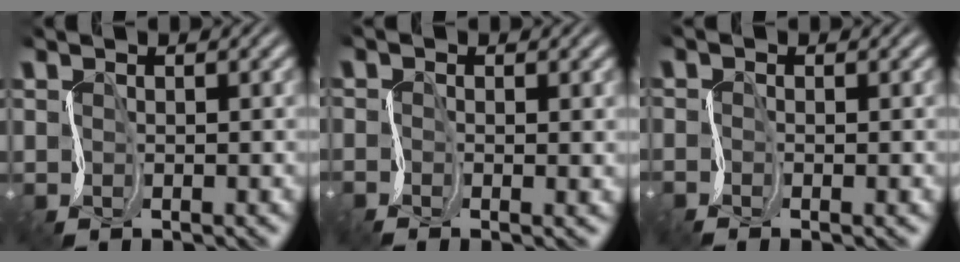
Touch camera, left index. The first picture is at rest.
{"total": 0.9, "force": [0.0, -0.2, 0.9], "torque": [-0.010, 0.003, -0.009]}
{"total": 1.2, "force": [-0.5, 0.2, 1.1], "torque": [-0.007, 0.007, -0.021]}